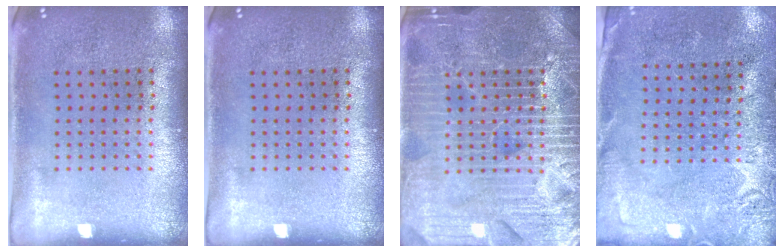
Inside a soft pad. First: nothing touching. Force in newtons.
{"total": 0.0}
{"total": 6.8, "press": 6.7, "slide": 0.8}
{"total": 2.7, "press": 2.6, "slide": 0.9}